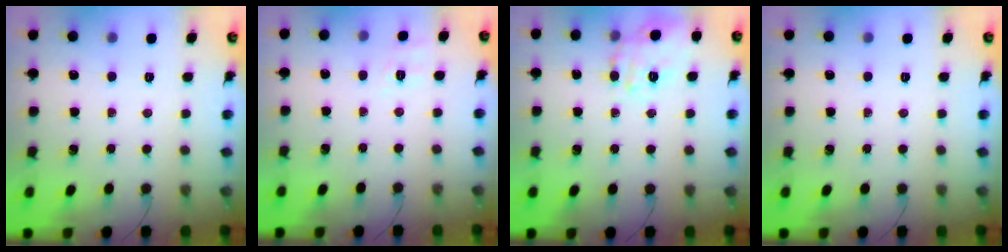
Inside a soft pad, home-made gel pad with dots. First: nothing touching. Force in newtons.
{"total": 2.0, "press": 0.6, "slide": 1.9}
{"total": 6.7, "press": 6.6, "slide": 1.1}
{"total": 0.0}